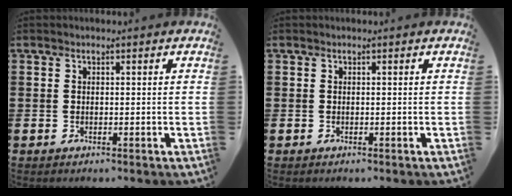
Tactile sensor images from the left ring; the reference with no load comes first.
{"total": 0.0}